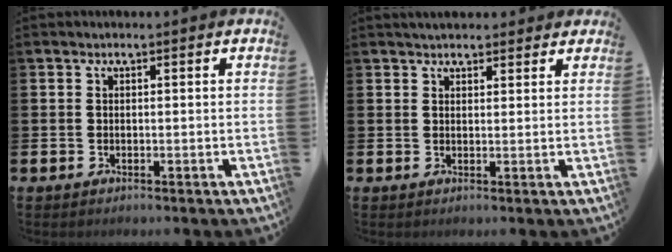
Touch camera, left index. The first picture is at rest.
{"total": 2.7, "force": [2.6, 0.9, 0.2], "torque": [0.002, -0.007, 0.045]}